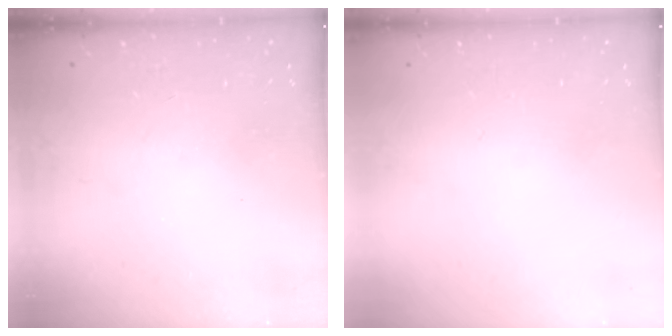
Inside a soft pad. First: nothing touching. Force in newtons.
{"total": 0.0}